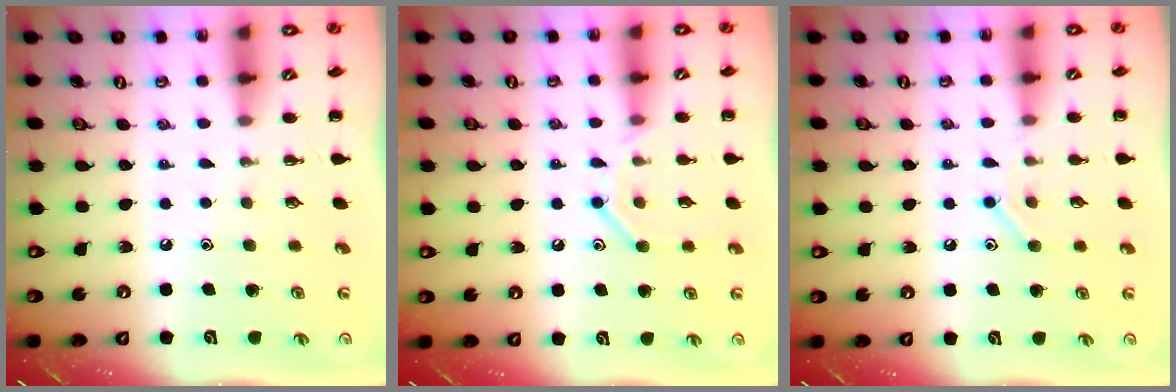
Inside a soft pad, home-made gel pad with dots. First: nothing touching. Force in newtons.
{"total": 9.3, "press": 9.3, "slide": 1.2}
{"total": 7.5, "press": 7.4, "slide": 1.4}